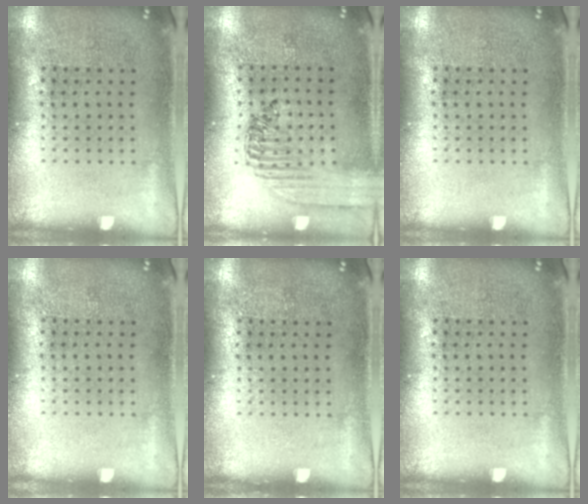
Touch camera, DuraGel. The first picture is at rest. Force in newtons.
{"total": 1.5, "press": 1.3, "slide": 0.7}
{"total": 0.0}
{"total": 0.0}
{"total": 0.0}
{"total": 0.0}